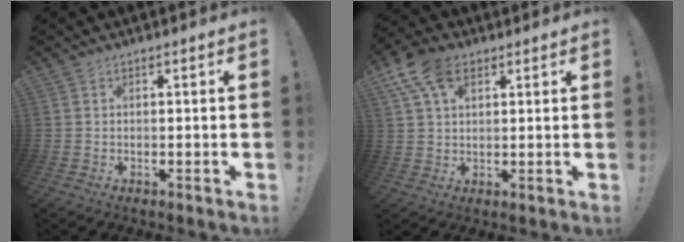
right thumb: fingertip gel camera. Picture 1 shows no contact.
{"total": 11.3, "force": [5.4, 6.8, 7.2], "torque": [-0.125, -0.008, 0.102]}